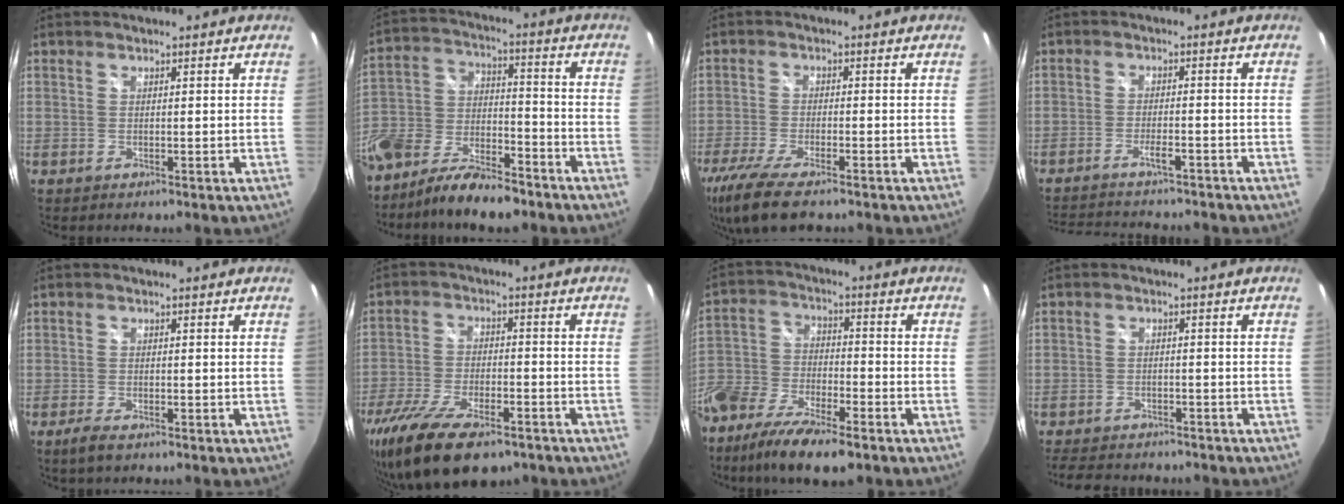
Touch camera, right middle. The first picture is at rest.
{"total": 15.1, "force": [-7.9, 8.7, 9.4], "torque": [-0.224, 0.001, -0.142]}
{"total": 12.3, "force": [-9.0, 3.3, 7.7], "torque": [-0.180, -0.049, -0.165]}
{"total": 12.8, "force": [-11.4, 2.6, 5.3], "torque": [-0.121, -0.012, -0.170]}
{"total": 2.8, "force": [-2.1, 0.9, 1.8], "torque": [-0.043, -0.008, -0.040]}
{"total": 17.4, "force": [-12.3, 6.7, 10.3], "torque": [-0.222, -0.046, -0.210]}
{"total": 17.2, "force": [-11.0, 7.2, 11.0], "torque": [-0.247, -0.039, -0.208]}
{"total": 9.0, "force": [-7.7, 3.7, 2.7], "torque": [-0.075, 0.003, -0.116]}